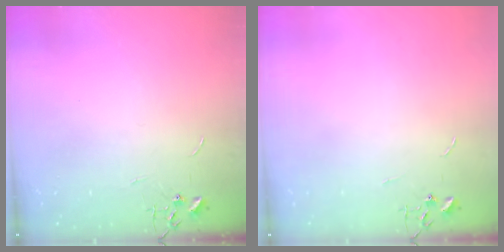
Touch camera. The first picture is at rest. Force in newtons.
{"total": 0.0}